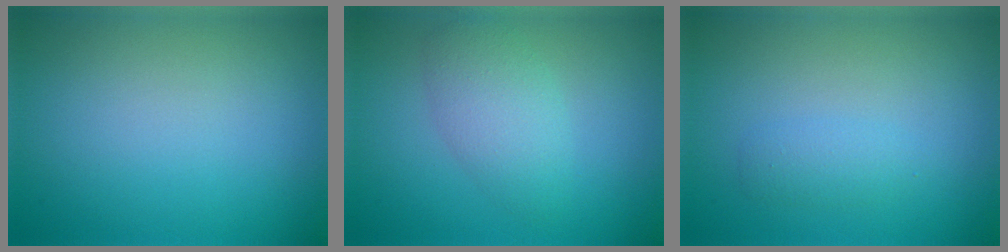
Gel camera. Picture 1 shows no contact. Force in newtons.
{"total": 3.3, "press": 3.3, "slide": 0.0}
{"total": 1.5, "press": 1.4, "slide": 0.1}